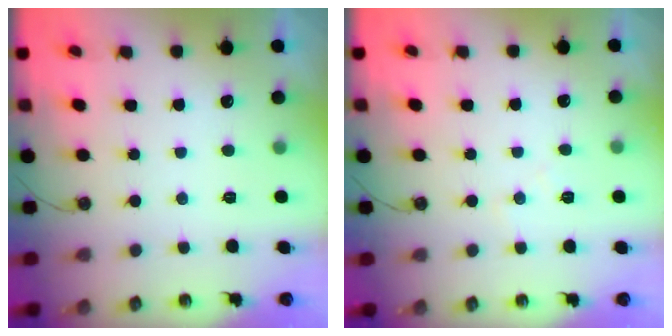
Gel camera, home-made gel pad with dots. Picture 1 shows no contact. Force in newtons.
{"total": 5.5, "press": 5.5, "slide": 0.8}